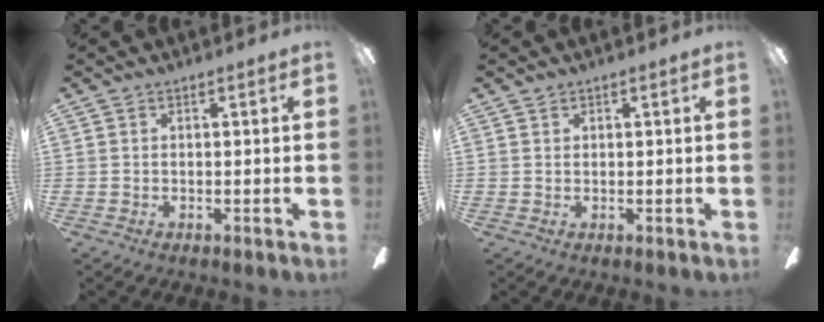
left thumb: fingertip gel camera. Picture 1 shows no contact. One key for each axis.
{"total": 0.6, "fx": 0.5, "fy": 0.3, "fz": 0.1, "tx": -0.002, "ty": 0.001, "tz": 0.009}